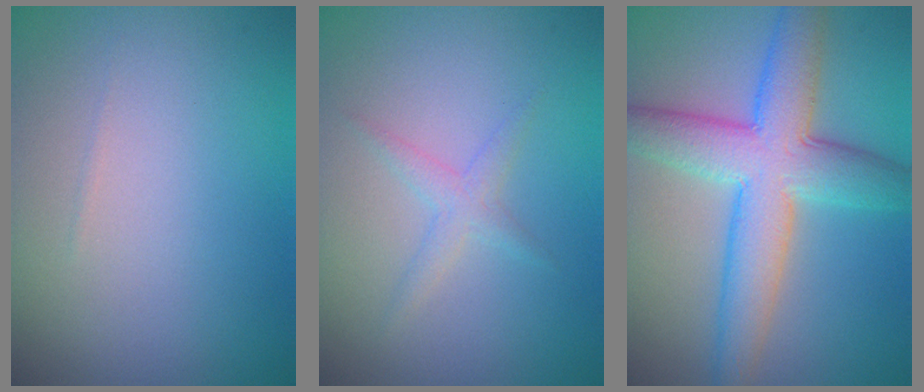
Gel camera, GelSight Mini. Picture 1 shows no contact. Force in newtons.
{"total": 1.4, "press": 1.4, "slide": 0.1}
{"total": 7.5, "press": 7.5, "slide": 0.1}